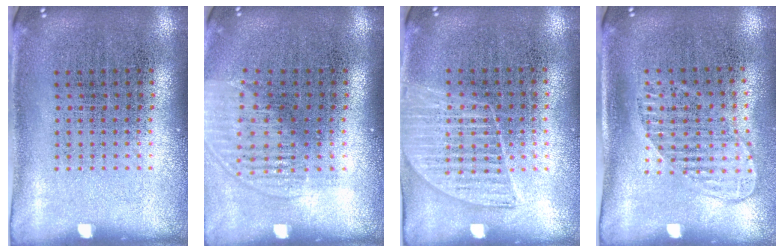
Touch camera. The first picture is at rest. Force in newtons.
{"total": 1.4, "press": 1.3, "slide": 0.7}
{"total": 1.4, "press": 1.2, "slide": 0.6}
{"total": 1.4, "press": 1.2, "slide": 0.7}